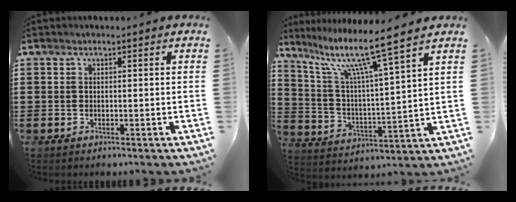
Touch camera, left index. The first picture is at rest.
{"total": 10.5, "force": [7.9, 0.0, 6.9], "torque": [-0.154, -0.047, 0.124]}